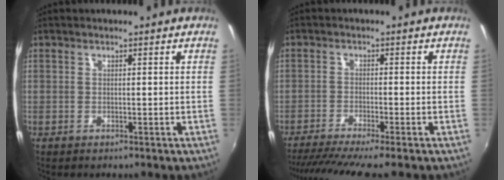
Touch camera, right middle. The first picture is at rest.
{"total": 8.2, "force": [-7.0, -0.9, 4.2], "torque": [-0.094, -0.026, -0.115]}